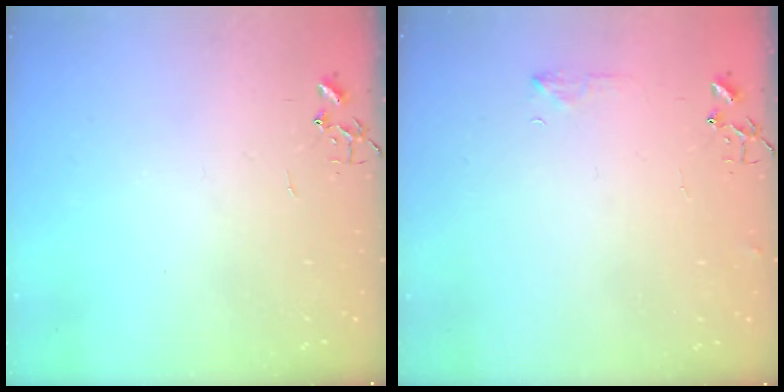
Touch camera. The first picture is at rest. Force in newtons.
{"total": 6.1, "press": 6.0, "slide": 0.9}